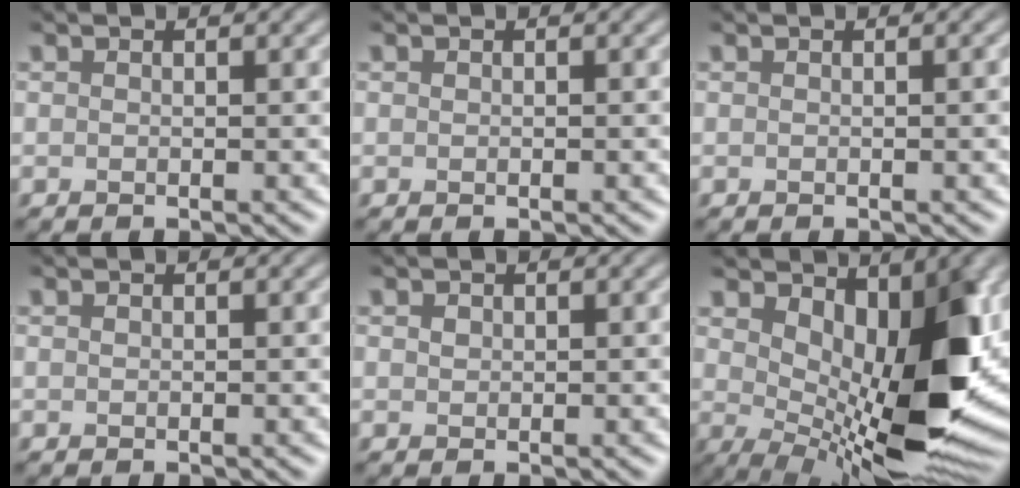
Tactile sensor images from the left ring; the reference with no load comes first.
{"total": 0.0}
{"total": 1.6, "force": [0.0, 0.5, 1.5], "torque": [-0.014, 0.004, -0.003]}
{"total": 0.0}
{"total": 0.5, "force": [0.2, 0.4, 0.2], "torque": [-0.002, -0.001, 0.003]}
{"total": 11.8, "force": [2.2, 5.6, 10.2], "torque": [-0.142, -0.024, 0.045]}